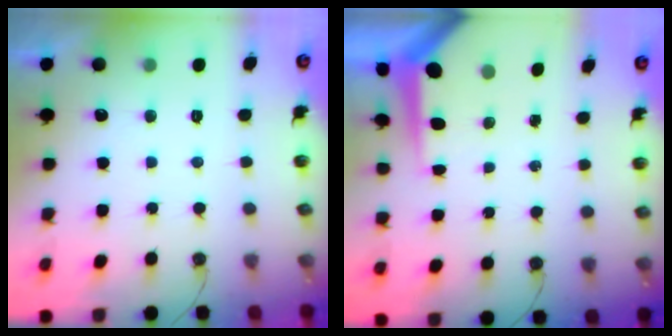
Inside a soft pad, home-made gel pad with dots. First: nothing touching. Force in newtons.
{"total": 5.9, "press": 5.9, "slide": 0.4}